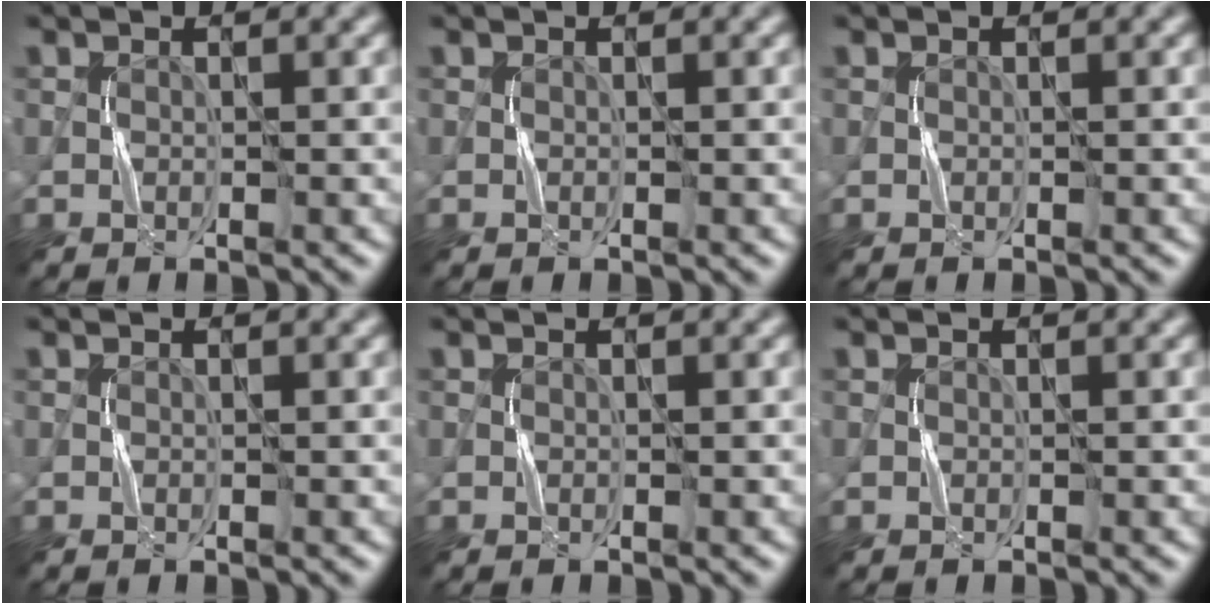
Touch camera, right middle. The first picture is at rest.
{"total": 0.0}
{"total": 0.0}
{"total": 0.0}
{"total": 0.0}
{"total": 0.0}